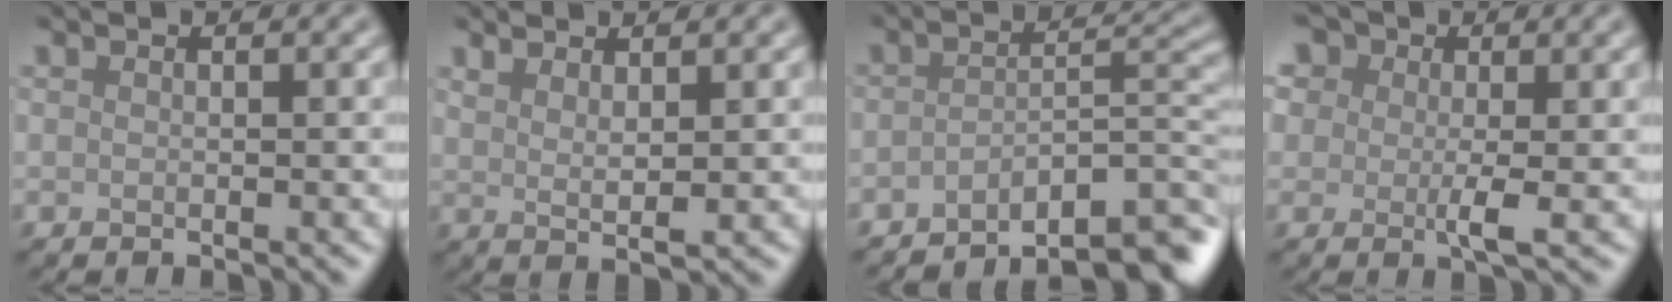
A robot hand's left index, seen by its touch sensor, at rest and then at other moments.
{"total": 2.3, "force": [1.6, 0.5, 1.7], "torque": [-0.026, -0.004, 0.028]}
{"total": 7.0, "force": [-5.0, 1.6, 4.6], "torque": [-0.051, 0.007, -0.081]}
{"total": 5.1, "force": [1.4, 3.3, 3.7], "torque": [-0.062, 0.007, 0.005]}